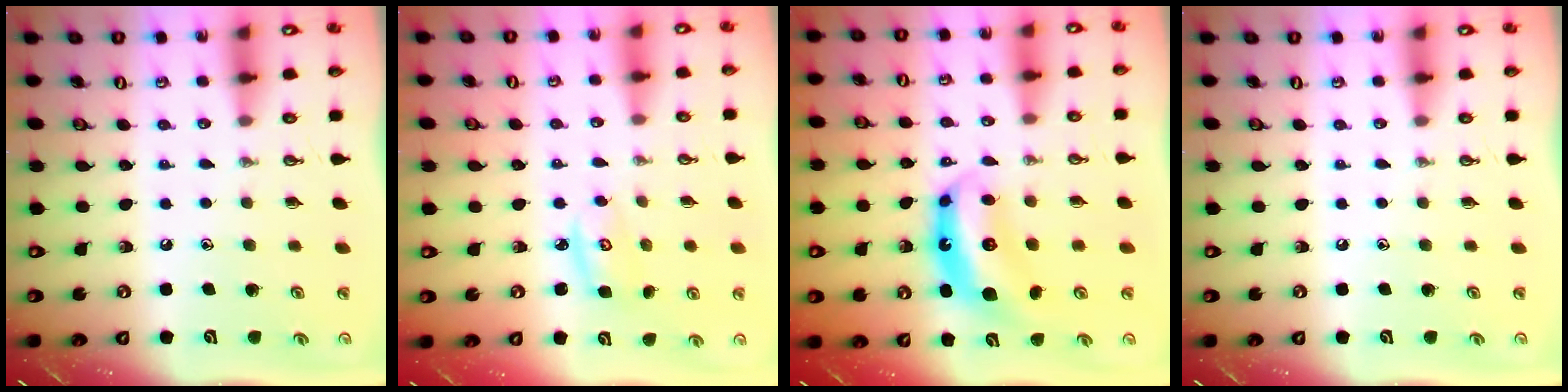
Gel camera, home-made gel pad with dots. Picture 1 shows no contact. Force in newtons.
{"total": 3.4, "press": 3.4, "slide": 0.3}
{"total": 7.5, "press": 7.5, "slide": 0.7}
{"total": 0.0}